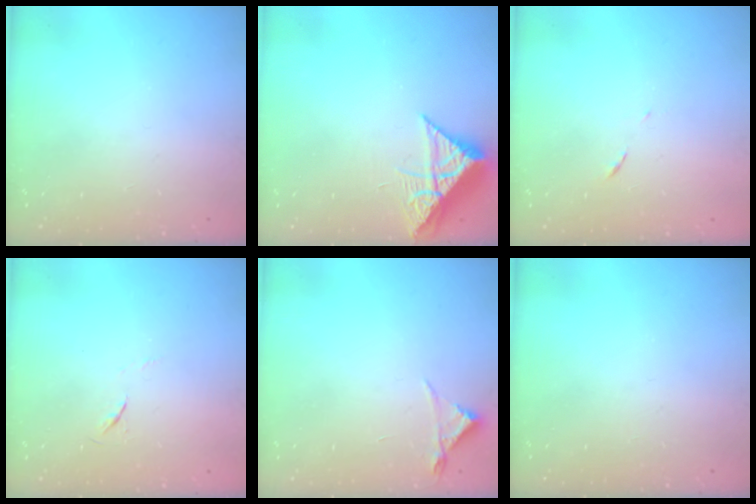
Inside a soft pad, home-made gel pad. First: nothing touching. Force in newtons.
{"total": 8.1, "press": 8.1, "slide": 0.3}
{"total": 5.6, "press": 5.6, "slide": 0.4}
{"total": 4.0, "press": 4.0, "slide": 0.6}
{"total": 3.0, "press": 2.9, "slide": 0.5}
{"total": 0.0}